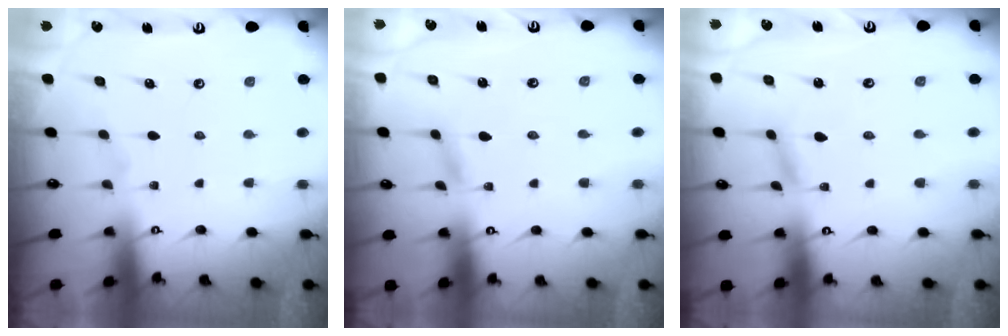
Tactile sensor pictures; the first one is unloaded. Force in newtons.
{"total": 1.9, "press": 1.9, "slide": 0.2}
{"total": 2.7, "press": 2.7, "slide": 0.1}